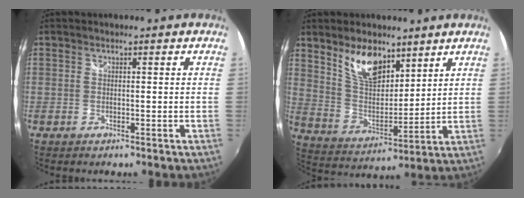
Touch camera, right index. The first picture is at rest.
{"total": 11.9, "force": [7.8, 5.9, 6.9], "torque": [-0.125, 0.006, 0.153]}